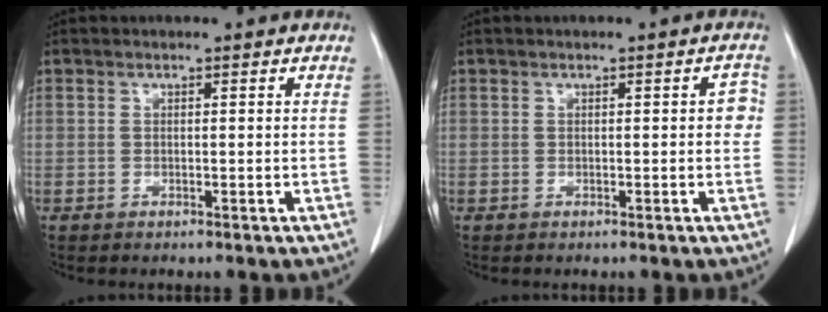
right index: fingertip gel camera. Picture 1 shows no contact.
{"total": 1.9, "force": [0.1, 0.8, 1.7], "torque": [-0.007, 0.007, -0.002]}